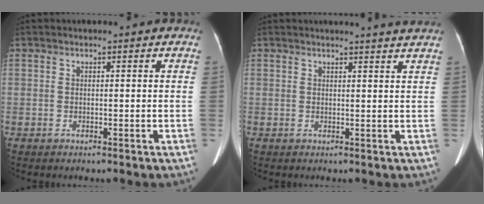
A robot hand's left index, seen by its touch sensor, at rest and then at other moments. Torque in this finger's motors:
{"motor_torque": [-0.50, -1.41, 0.13, 0.04]}